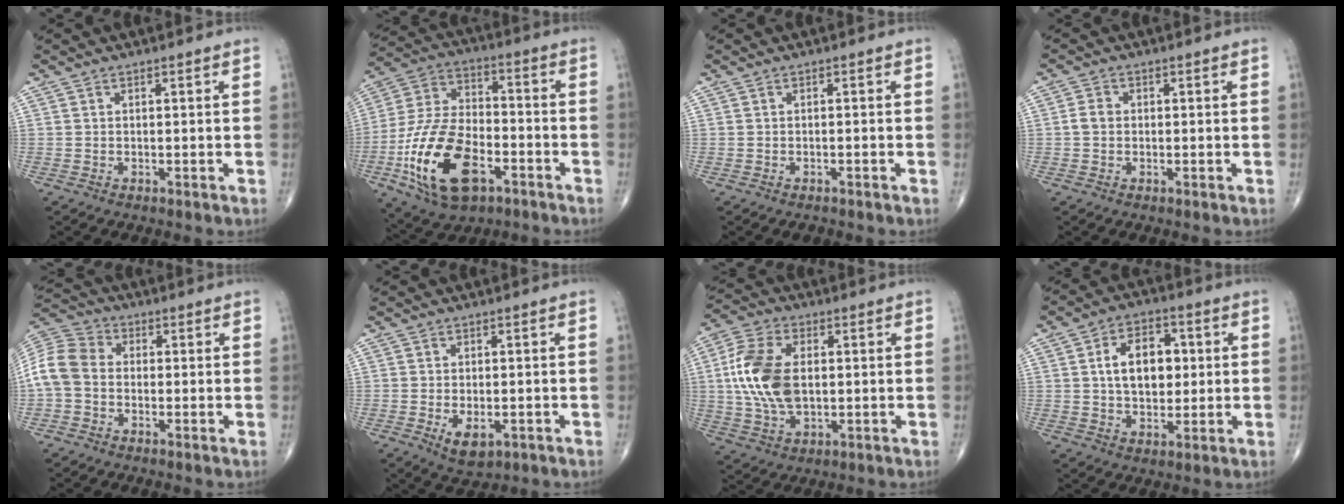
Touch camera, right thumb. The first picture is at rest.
{"total": 20.4, "force": [-8.0, 10.9, 15.3], "torque": [-0.289, 0.029, -0.140]}
{"total": 1.0, "force": [-0.8, 0.2, 0.5], "torque": [-0.009, 0.006, -0.012]}
{"total": 2.3, "force": [-0.1, 1.9, 1.3], "torque": [-0.022, 0.006, -0.006]}
{"total": 9.1, "force": [-1.0, 7.2, 5.6], "torque": [-0.113, 0.028, -0.035]}
{"total": 5.1, "force": [-1.7, 2.8, 4.0], "torque": [-0.060, -0.003, -0.018]}
{"total": 15.6, "force": [1.2, 9.4, 12.4], "torque": [-0.250, 0.005, 0.022]}
{"total": 11.1, "force": [1.6, 7.2, 8.4], "torque": [-0.107, 0.007, 0.026]}